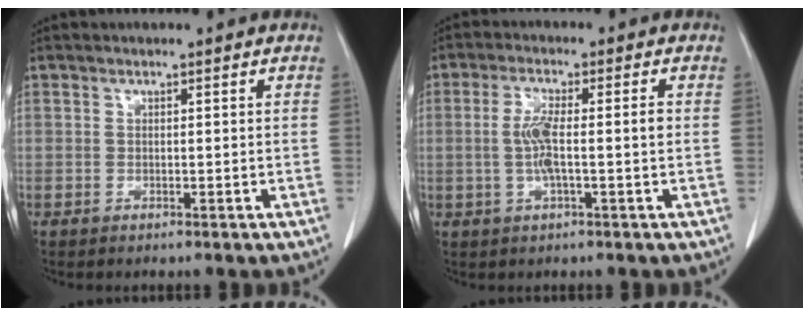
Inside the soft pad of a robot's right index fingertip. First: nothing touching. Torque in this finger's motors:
{"motor_torque": [0.59, 0.07, 0.18, 0.05]}